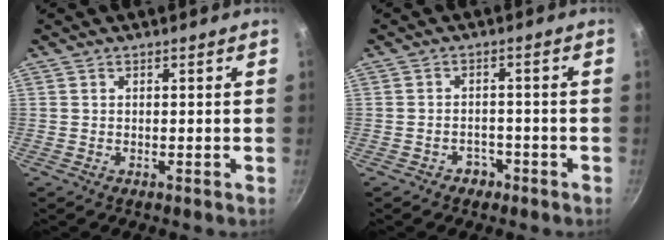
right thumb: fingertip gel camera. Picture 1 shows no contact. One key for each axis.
{"total": 2.7, "fx": -1.7, "fy": 2.0, "fz": 0.6, "tx": 0.004, "ty": 0.018, "tz": -0.025}